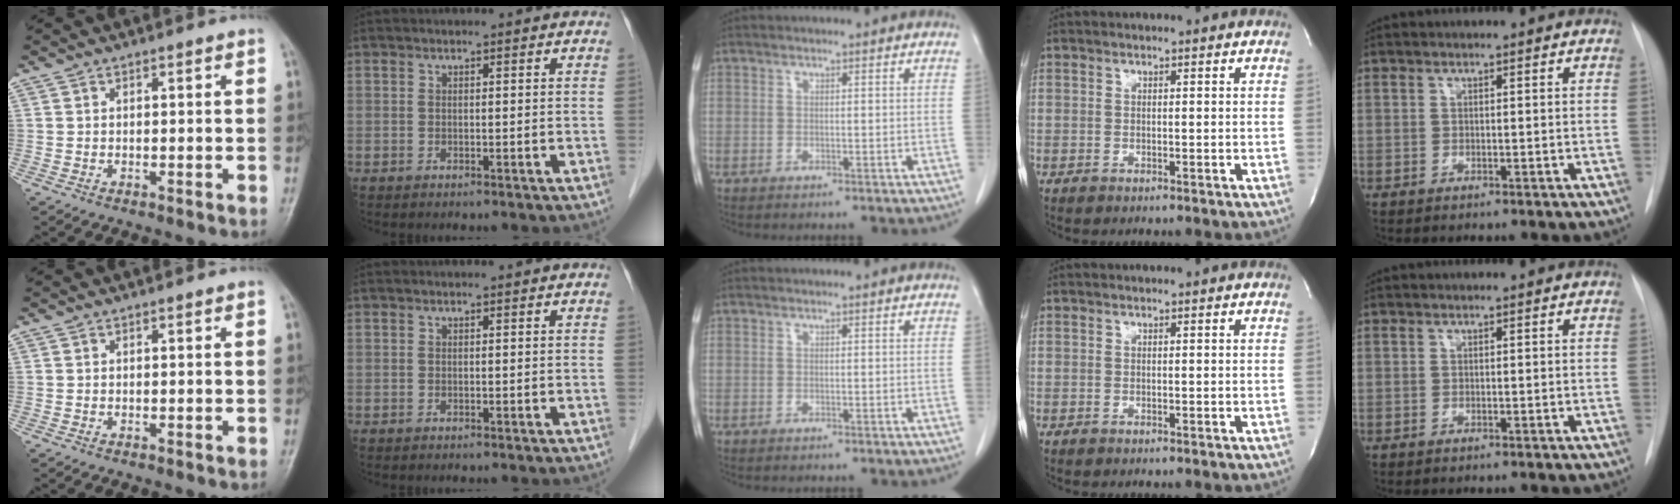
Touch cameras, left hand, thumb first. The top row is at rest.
{}